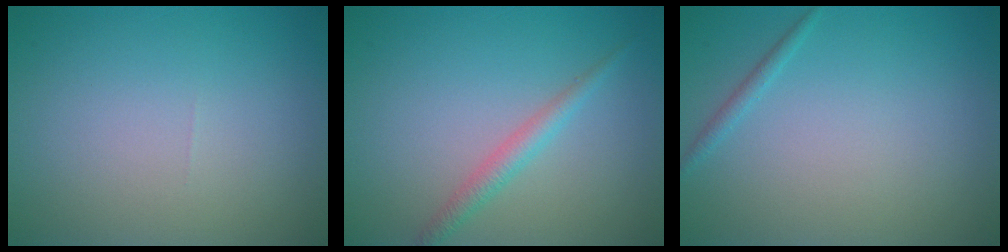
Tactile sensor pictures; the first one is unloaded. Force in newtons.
{"total": 1.9, "press": 1.9, "slide": 0.1}
{"total": 0.8, "press": 0.8, "slide": 0.0}